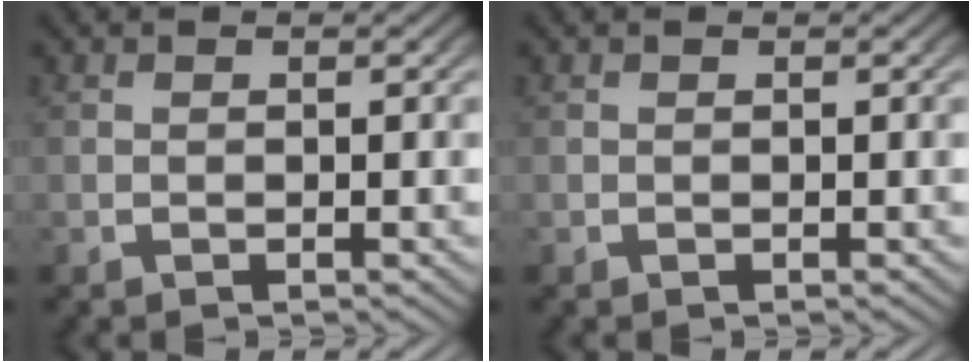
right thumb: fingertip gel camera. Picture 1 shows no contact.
{"total": 0.0}